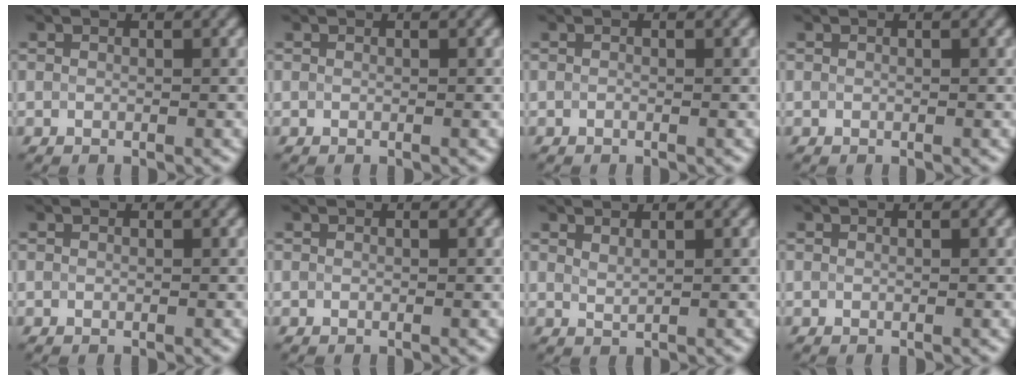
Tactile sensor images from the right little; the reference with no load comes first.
{"total": 0.0}
{"total": 0.0}
{"total": 0.0}
{"total": 0.0}
{"total": 0.0}
{"total": 1.0, "force": [0.9, 0.3, 0.4], "torque": [-0.009, -0.002, 0.019]}
{"total": 0.0}